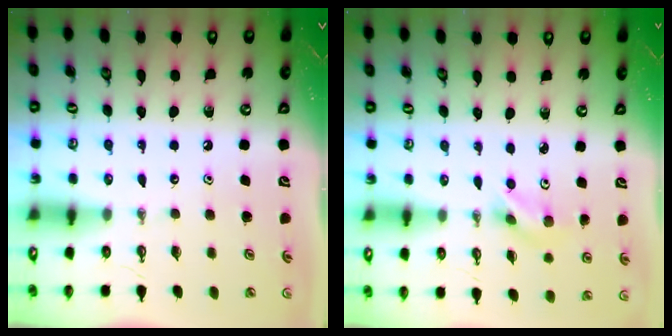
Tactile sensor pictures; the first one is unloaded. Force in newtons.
{"total": 4.4, "press": 3.7, "slide": 2.4}